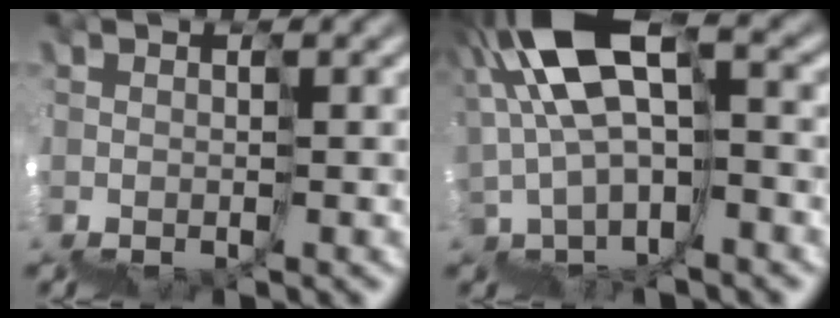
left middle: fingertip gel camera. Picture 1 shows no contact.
{"total": 7.0, "force": [3.2, 3.7, 5.1], "torque": [-0.106, 0.036, 0.048]}